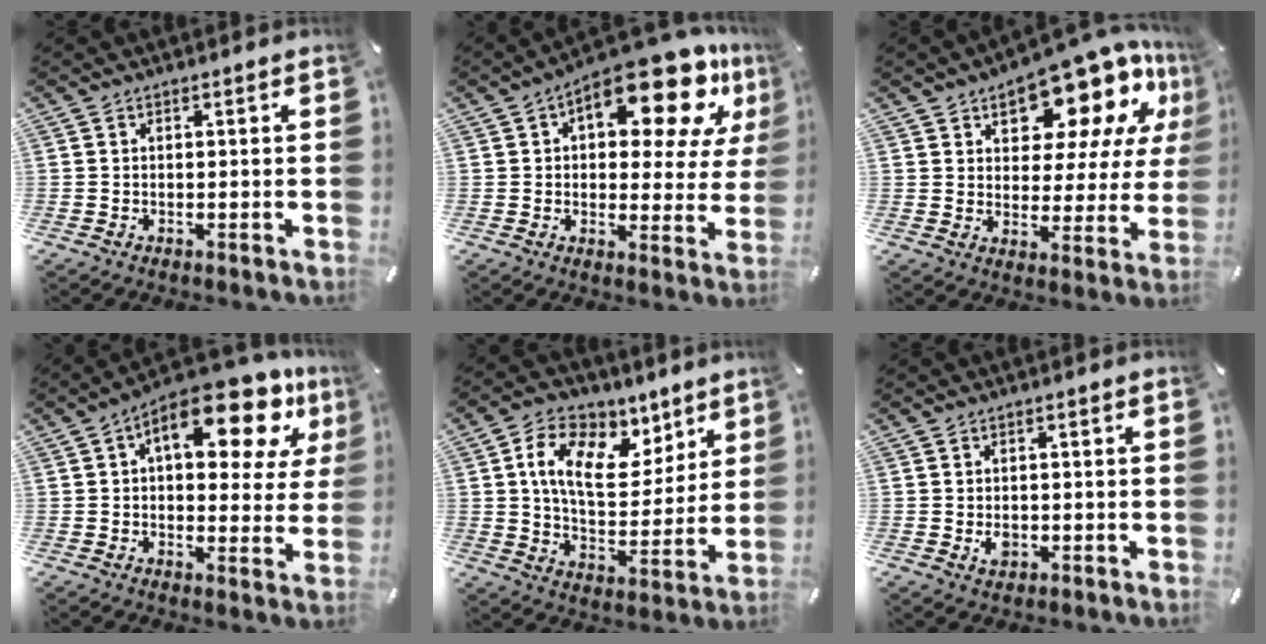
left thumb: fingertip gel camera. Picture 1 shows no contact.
{"total": 18.0, "force": [10.4, 7.4, 12.7], "torque": [-0.172, -0.072, 0.166]}
{"total": 16.5, "force": [12.1, 7.9, 8.0], "torque": [-0.121, -0.094, 0.204]}
{"total": 18.0, "force": [8.6, 7.9, 13.6], "torque": [-0.186, -0.048, 0.135]}
{"total": 15.0, "force": [7.1, 9.5, 9.2], "torque": [-0.159, -0.024, 0.131]}
{"total": 2.6, "force": [-0.4, 2.1, 1.6], "torque": [-0.021, -0.001, -0.008]}